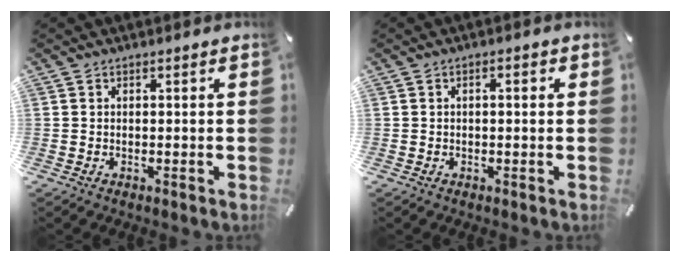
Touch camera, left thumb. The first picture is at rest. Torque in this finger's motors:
{"motor_torque": [-0.32, 0.11, -0.09, 0.10, -0.01]}